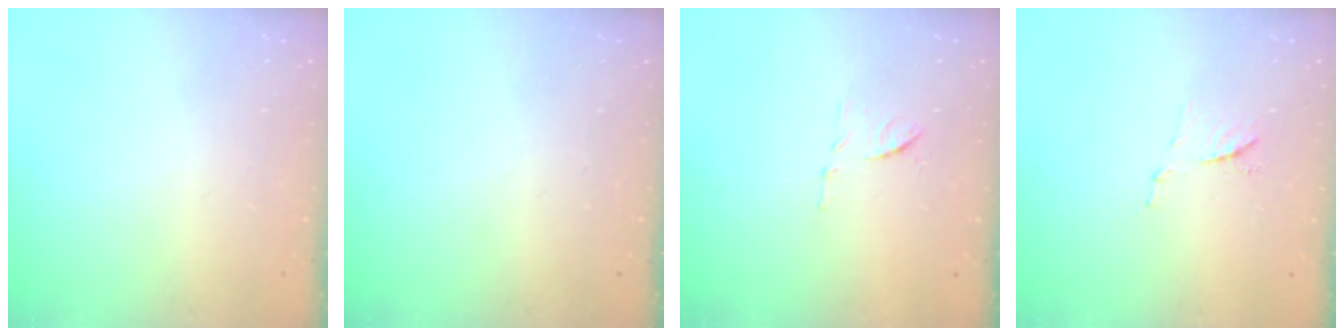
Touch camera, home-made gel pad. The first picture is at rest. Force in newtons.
{"total": 0.0}
{"total": 8.2, "press": 8.2, "slide": 0.6}
{"total": 7.2, "press": 7.1, "slide": 0.5}